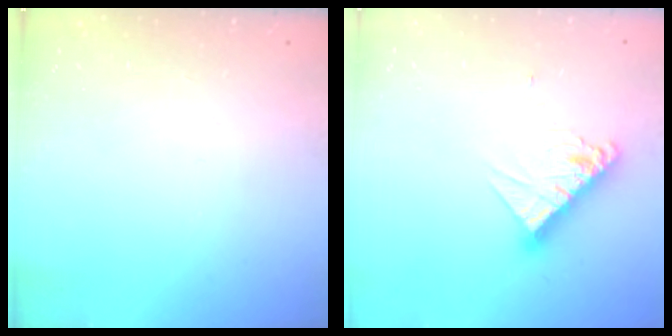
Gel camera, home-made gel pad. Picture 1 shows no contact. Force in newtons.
{"total": 10.7, "press": 10.6, "slide": 1.0}